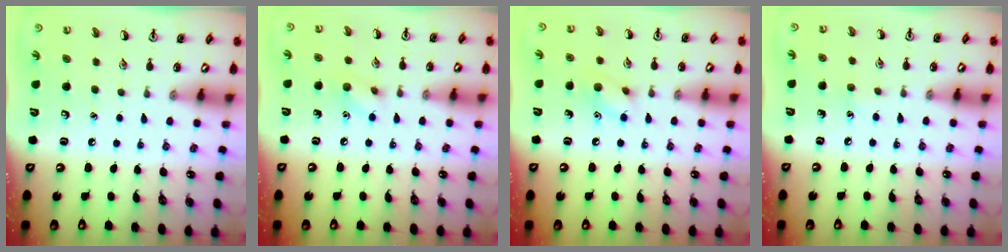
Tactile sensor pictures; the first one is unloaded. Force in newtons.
{"total": 7.3, "press": 7.0, "slide": 2.0}
{"total": 7.8, "press": 7.7, "slide": 1.4}
{"total": 3.9, "press": 3.7, "slide": 1.2}